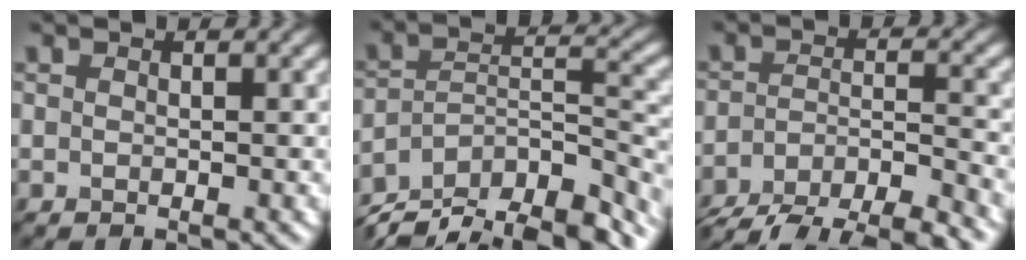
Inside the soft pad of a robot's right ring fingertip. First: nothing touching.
{"total": 12.6, "force": [-10.0, 4.5, 6.2], "torque": [-0.118, 0.014, -0.156]}
{"total": 7.5, "force": [-6.5, 2.0, 3.3], "torque": [-0.063, -0.014, -0.105]}